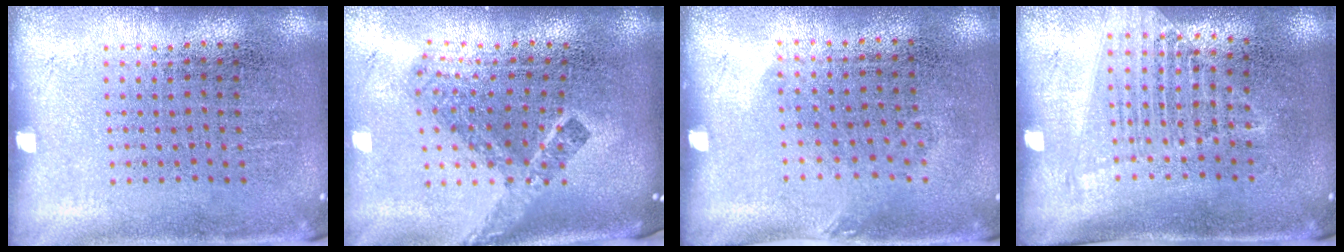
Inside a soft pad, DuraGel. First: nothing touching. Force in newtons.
{"total": 2.5, "press": 1.6, "slide": 1.9}
{"total": 0.8, "press": 0.7, "slide": 0.5}
{"total": 1.4, "press": 1.2, "slide": 0.6}